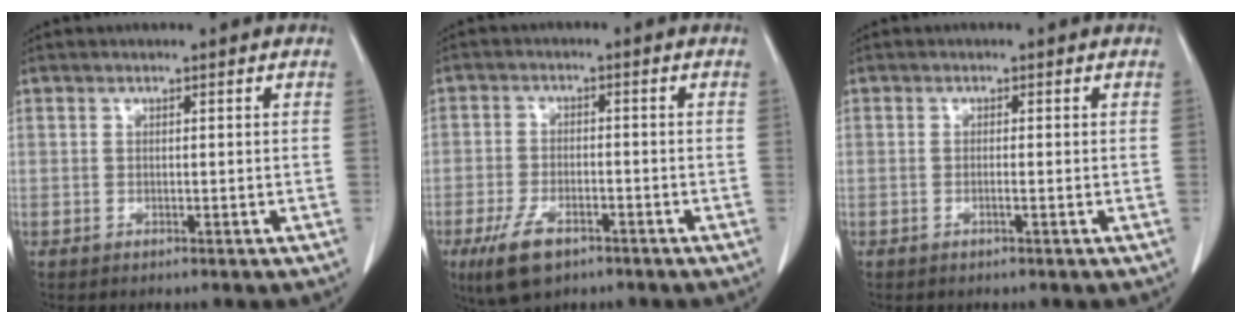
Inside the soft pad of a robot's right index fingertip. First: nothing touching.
{"total": 6.6, "force": [-3.9, 3.1, 4.3], "torque": [-0.094, -0.008, -0.065]}
{"total": 0.7, "force": [-0.3, -0.1, 0.7], "torque": [-0.012, 0.001, -0.006]}